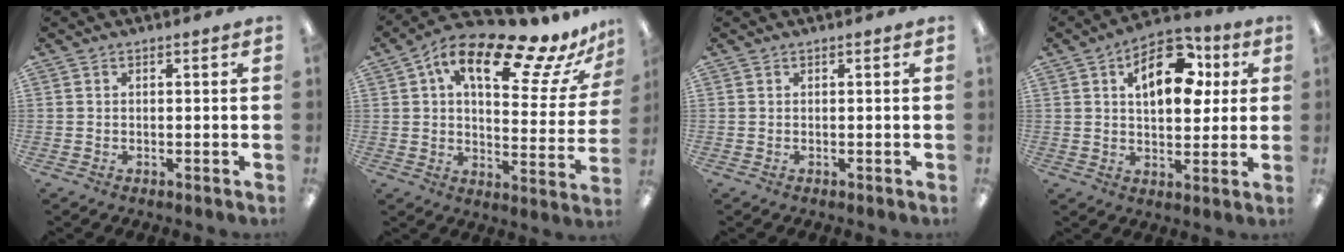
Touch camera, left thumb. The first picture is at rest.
{"total": 20.0, "force": [12.0, 7.4, 14.2], "torque": [-0.226, -0.059, 0.195]}
{"total": 0.0}
{"total": 14.7, "force": [5.4, 8.3, 10.9], "torque": [-0.151, -0.001, 0.089]}